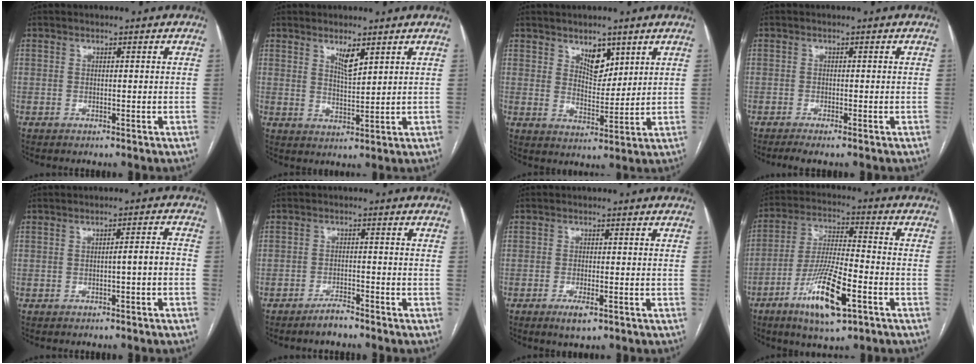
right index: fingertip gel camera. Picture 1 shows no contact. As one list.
[{"total": 3.5, "force": [2.3, 0.6, 2.6], "torque": [-0.051, -0.008, 0.046]}, {"total": 5.3, "force": [3.3, 2.6, 3.2], "torque": [-0.051, -0.006, 0.060]}, {"total": 2.6, "force": [-2.0, -0.1, 1.6], "torque": [-0.027, -0.005, -0.033]}, {"total": 2.7, "force": [-0.9, 0.1, 2.5], "torque": [-0.032, 0.005, -0.015]}, {"total": 2.7, "force": [-2.4, 0.6, 0.9], "torque": [-0.016, 0.000, -0.042]}, {"total": 3.1, "force": [-1.7, 0.7, 2.5], "torque": [-0.045, -0.004, -0.026]}, {"total": 13.4, "force": [-6.5, 2.6, 11.5], "torque": [-0.224, -0.015, -0.114]}]